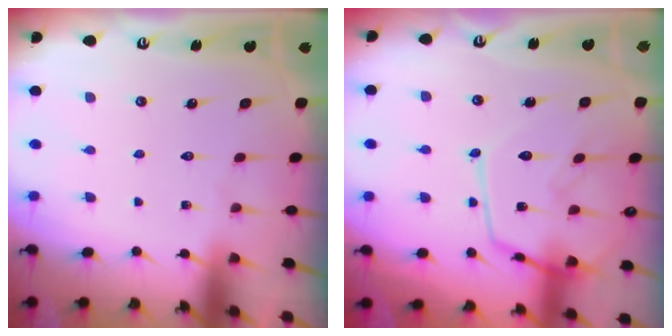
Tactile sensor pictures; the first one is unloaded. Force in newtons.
{"total": 15.3, "press": 15.2, "slide": 1.3}